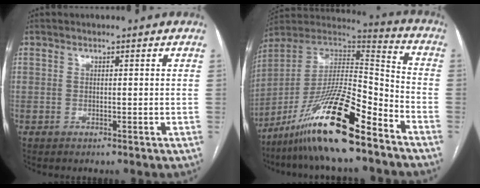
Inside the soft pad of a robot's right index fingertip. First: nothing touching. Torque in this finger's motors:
{"motor_torque": [1.11, -1.03, 0.83, 0.21]}